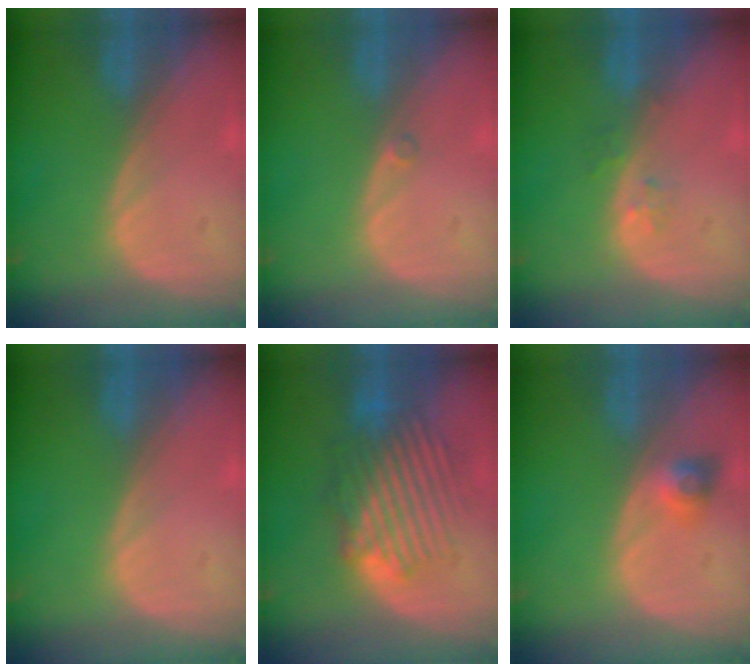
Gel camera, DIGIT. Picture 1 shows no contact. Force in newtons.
{"total": 0.5, "press": 0.5, "slide": 0.2}
{"total": 1.6, "press": 1.6, "slide": 0.1}
{"total": 0.0}
{"total": 8.8, "press": 8.4, "slide": 2.6}
{"total": 2.9, "press": 2.7, "slide": 1.2}